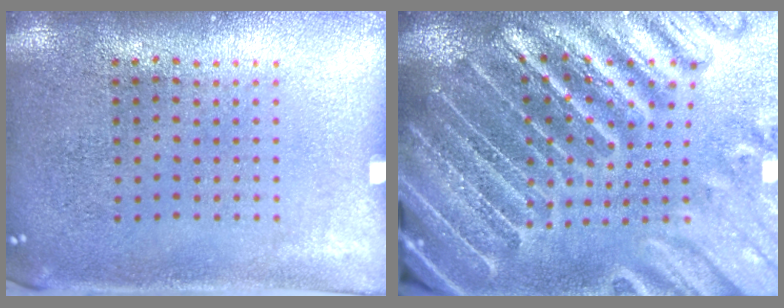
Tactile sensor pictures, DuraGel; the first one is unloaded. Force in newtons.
{"total": 4.3, "press": 4.1, "slide": 1.4}